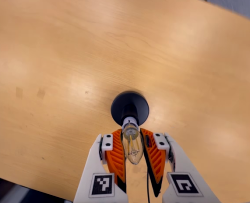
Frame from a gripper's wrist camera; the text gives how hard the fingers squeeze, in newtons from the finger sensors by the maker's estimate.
{"total": 19.8, "left": 19.3, "right": 20.4}